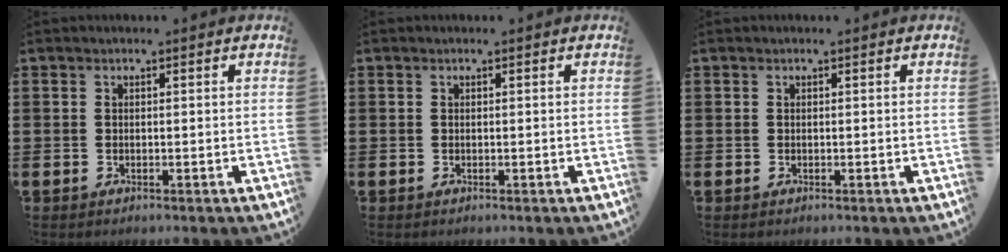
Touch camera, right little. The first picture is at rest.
{"total": 0.0}
{"total": 0.0}